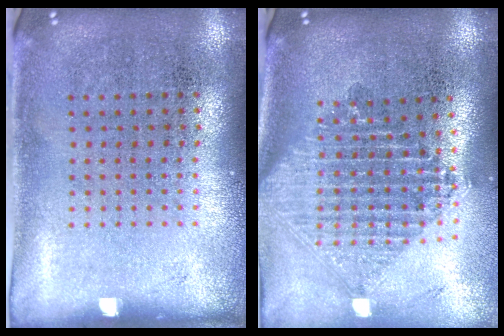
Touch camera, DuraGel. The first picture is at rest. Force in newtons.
{"total": 2.2, "press": 1.7, "slide": 1.4}